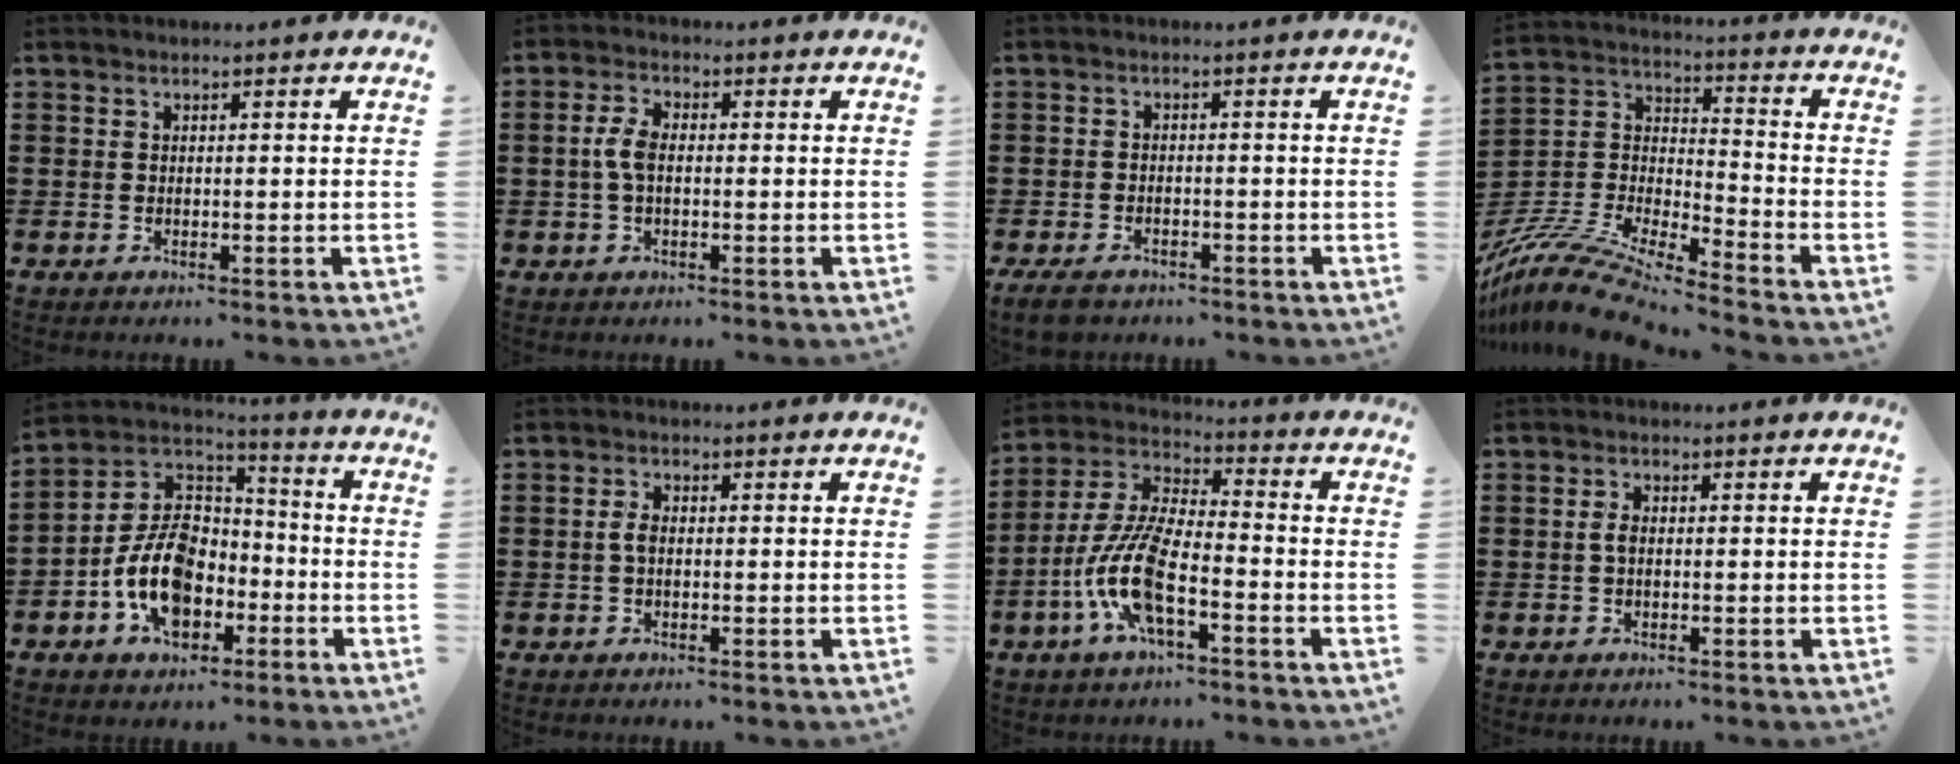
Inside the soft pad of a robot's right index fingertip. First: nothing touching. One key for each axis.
{"total": 3.9, "fx": -0.1, "fy": 2.0, "fz": 3.4, "tx": -0.081, "ty": 0.001, "tz": -0.008}
{"total": 2.5, "fx": -2.2, "fy": 0.7, "fz": 0.8, "tx": -0.031, "ty": -0.005, "tz": -0.050}
{"total": 11.2, "fx": -10.2, "fy": 1.2, "fz": 4.6, "tx": -0.110, "ty": 0.009, "tz": -0.209}
{"total": 12.0, "fx": -4.5, "fy": 7.9, "fz": 7.8, "tx": -0.191, "ty": 0.009, "tz": -0.089}
{"total": 2.0, "fx": -0.2, "fy": 1.0, "fz": 1.8, "tx": -0.042, "ty": -0.001, "tz": -0.006}
{"total": 11.2, "fx": -4.3, "fy": 3.5, "fz": 9.7, "tx": -0.236, "ty": -0.015, "tz": -0.088}
{"total": 1.6, "fx": -0.1, "fy": 0.7, "fz": 1.4, "tx": -0.036, "ty": -0.001, "tz": -0.006}